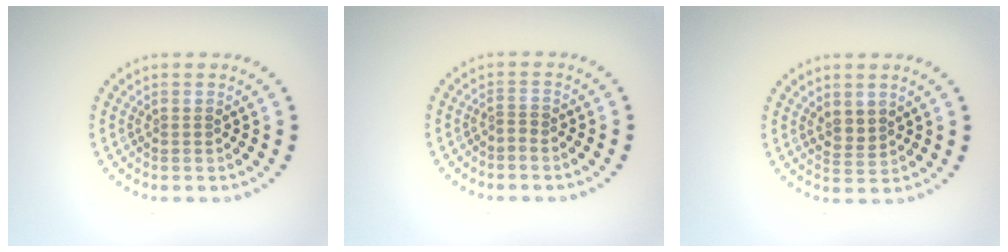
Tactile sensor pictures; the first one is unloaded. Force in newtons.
{"total": 0.8, "press": 0.2, "slide": 0.7}
{"total": 1.7, "press": 1.5, "slide": 0.9}